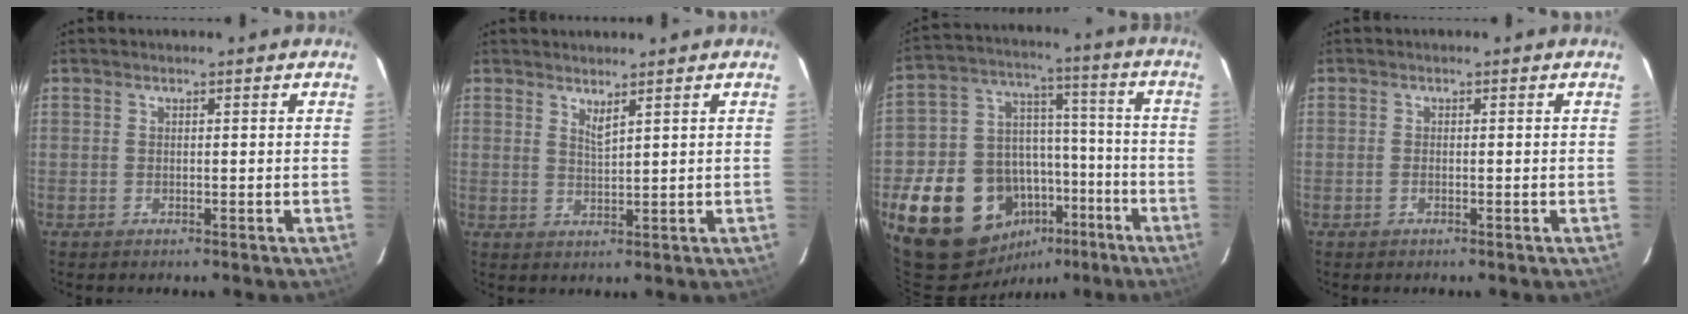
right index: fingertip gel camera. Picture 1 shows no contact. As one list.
[{"total": 2.1, "force": [1.8, -0.1, 1.2], "torque": [-0.022, -0.004, 0.029]}, {"total": 20.6, "force": [-9.5, 15.3, 10.0], "torque": [-0.217, 0.046, -0.120]}, {"total": 0.5, "force": [-0.3, 0.3, 0.3], "torque": [-0.008, 0.000, -0.006]}]